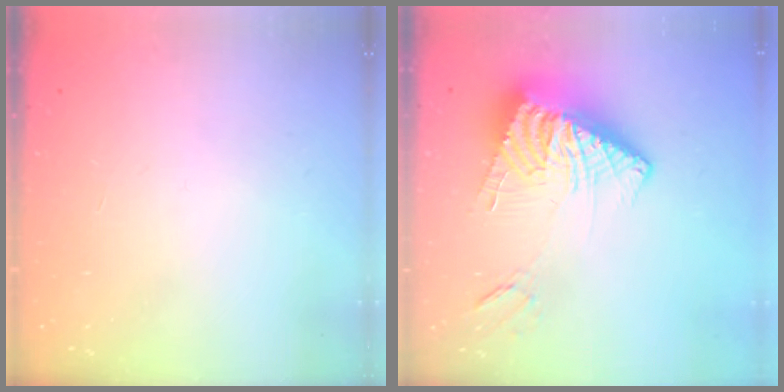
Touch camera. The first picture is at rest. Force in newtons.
{"total": 16.3, "press": 16.2, "slide": 1.8}